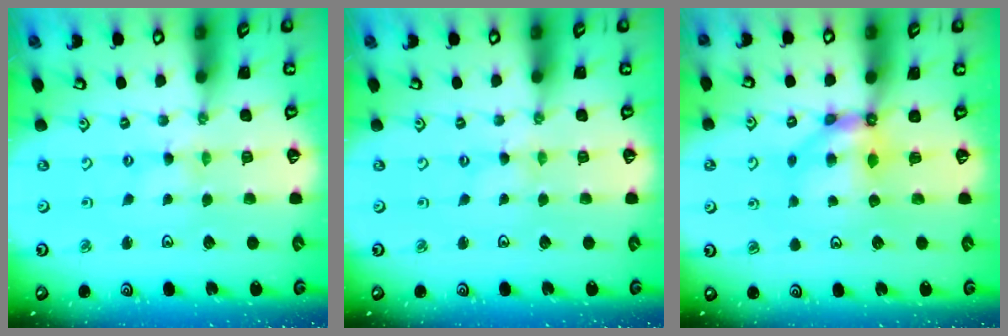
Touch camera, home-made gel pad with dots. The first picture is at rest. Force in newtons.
{"total": 0.0}
{"total": 6.5, "press": 6.5, "slide": 0.5}